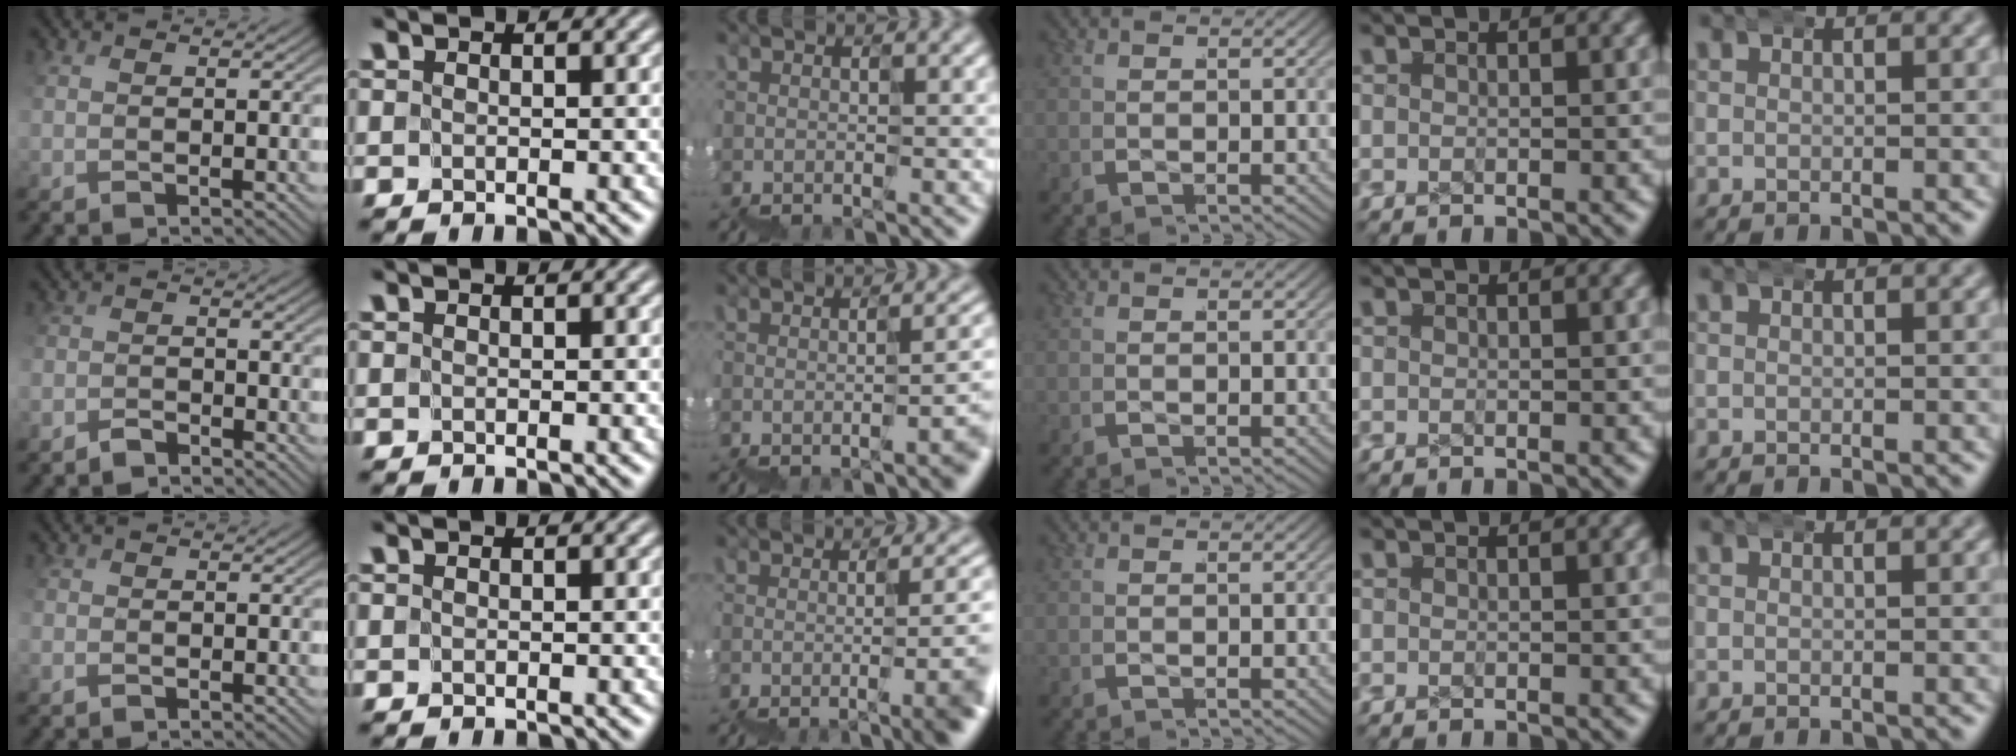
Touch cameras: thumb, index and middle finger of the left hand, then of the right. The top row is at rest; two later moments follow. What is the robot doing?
{"motion": "wrap", "object": "ethernet cable"}